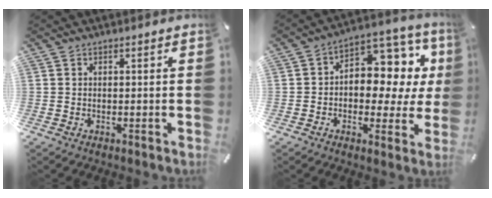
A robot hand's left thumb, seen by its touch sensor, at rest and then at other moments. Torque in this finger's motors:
{"motor_torque": [0.93, 1.10, 0.89, 0.39, 0.08]}